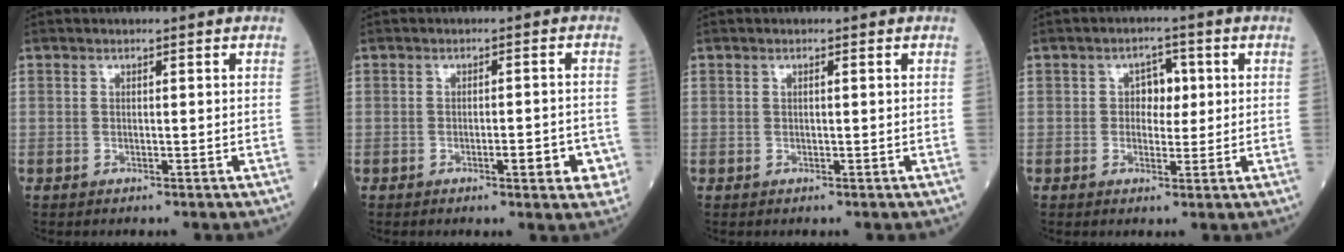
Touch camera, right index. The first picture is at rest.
{"total": 4.6, "force": [-1.8, 1.1, 4.1], "torque": [-0.045, 0.001, -0.021]}
{"total": 0.0}
{"total": 3.6, "force": [0.6, 2.4, 2.6], "torque": [-0.031, 0.008, 0.007]}